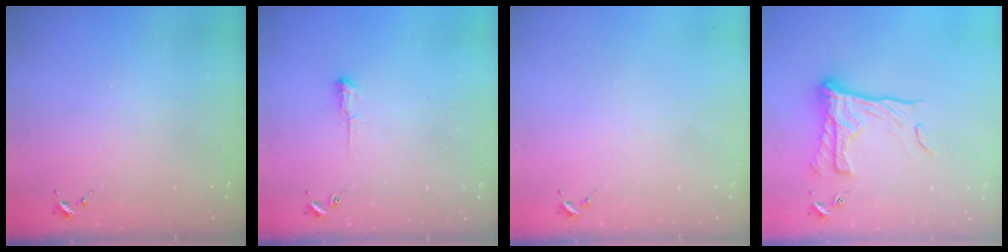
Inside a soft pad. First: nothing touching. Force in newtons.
{"total": 3.9, "press": 3.8, "slide": 0.8}
{"total": 0.0}
{"total": 17.1, "press": 17.0, "slide": 1.3}